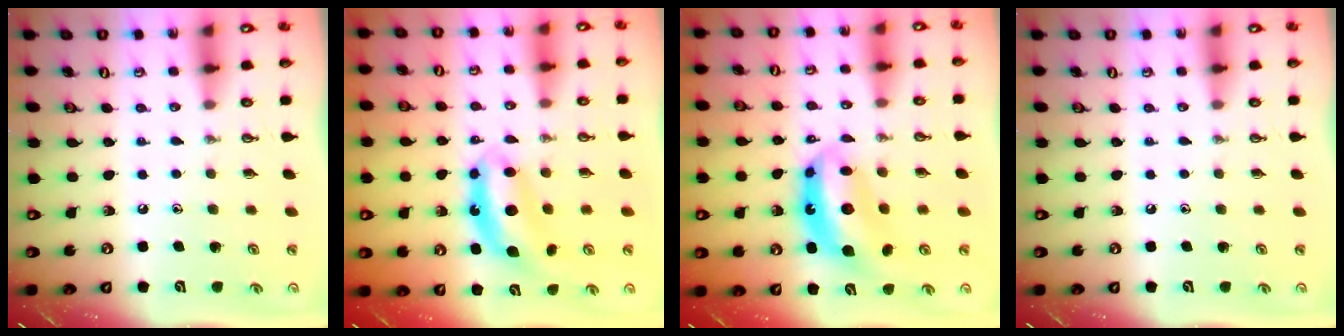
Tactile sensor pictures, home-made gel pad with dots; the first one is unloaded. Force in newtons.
{"total": 6.8, "press": 6.8, "slide": 0.6}
{"total": 11.2, "press": 11.1, "slide": 0.9}
{"total": 0.0}